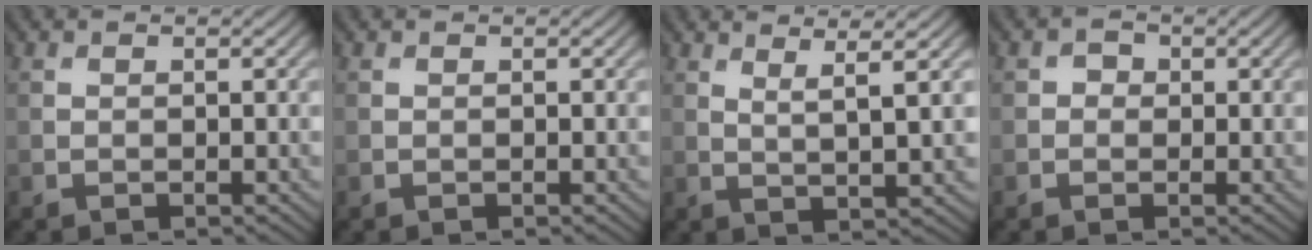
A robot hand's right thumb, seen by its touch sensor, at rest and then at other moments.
{"total": 0.0}
{"total": 4.3, "force": [2.3, 0.3, 3.6], "torque": [-0.075, 0.005, 0.053]}
{"total": 1.3, "force": [0.1, 1.3, 0.2], "torque": [0.000, -0.006, -0.003]}